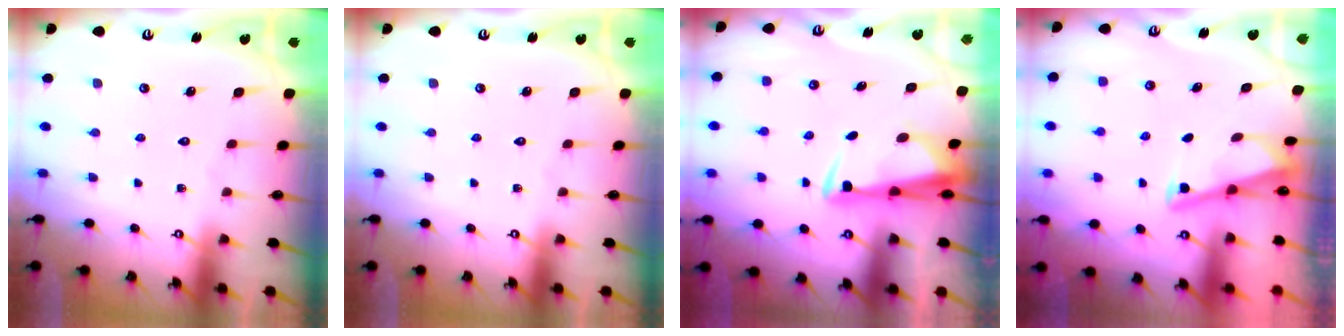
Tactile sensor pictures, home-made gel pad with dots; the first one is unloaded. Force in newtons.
{"total": 0.0}
{"total": 3.4, "press": 3.3, "slide": 0.7}
{"total": 2.7, "press": 2.7, "slide": 0.3}